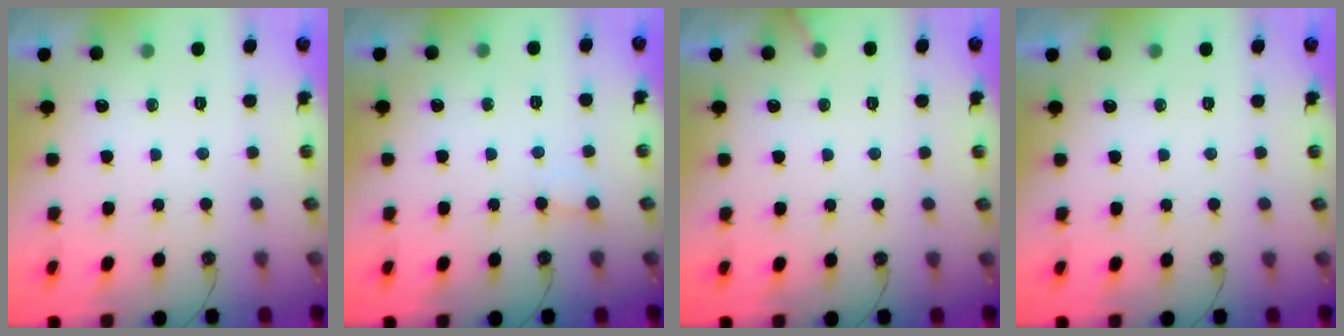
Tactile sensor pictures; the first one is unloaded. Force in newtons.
{"total": 5.2, "press": 5.2, "slide": 0.7}
{"total": 3.8, "press": 3.8, "slide": 0.2}
{"total": 0.0}